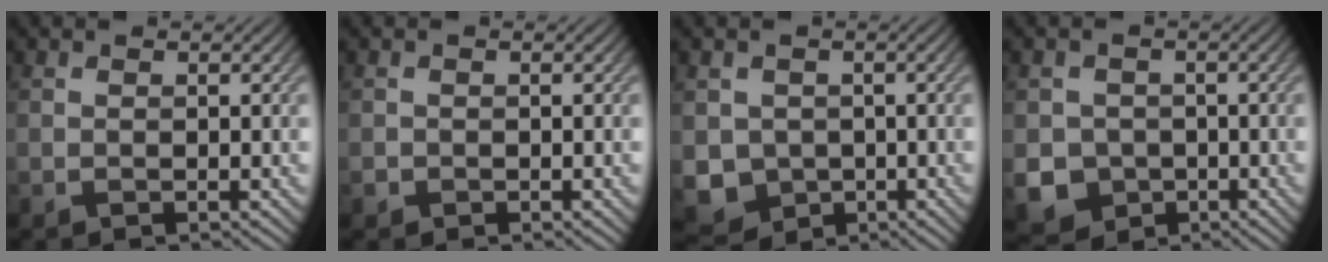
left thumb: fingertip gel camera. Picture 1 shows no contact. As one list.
[{"total": 0.9, "force": [-0.5, 0.7, 0.1], "torque": [-0.001, -0.004, -0.012]}, {"total": 5.0, "force": [-0.8, 4.6, 1.8], "torque": [-0.053, -0.022, -0.022]}, {"total": 6.0, "force": [-1.9, 5.3, 1.9], "torque": [-0.047, -0.015, -0.051]}]